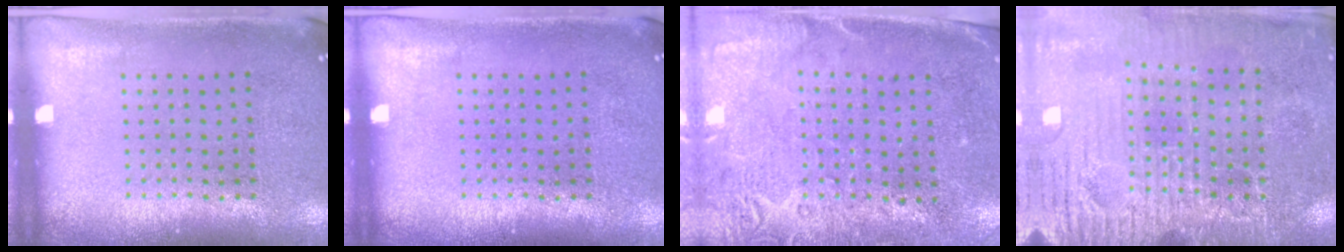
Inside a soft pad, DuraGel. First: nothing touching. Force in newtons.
{"total": 0.0}
{"total": 2.8, "press": 2.3, "slide": 1.5}
{"total": 3.5, "press": 3.4, "slide": 0.6}